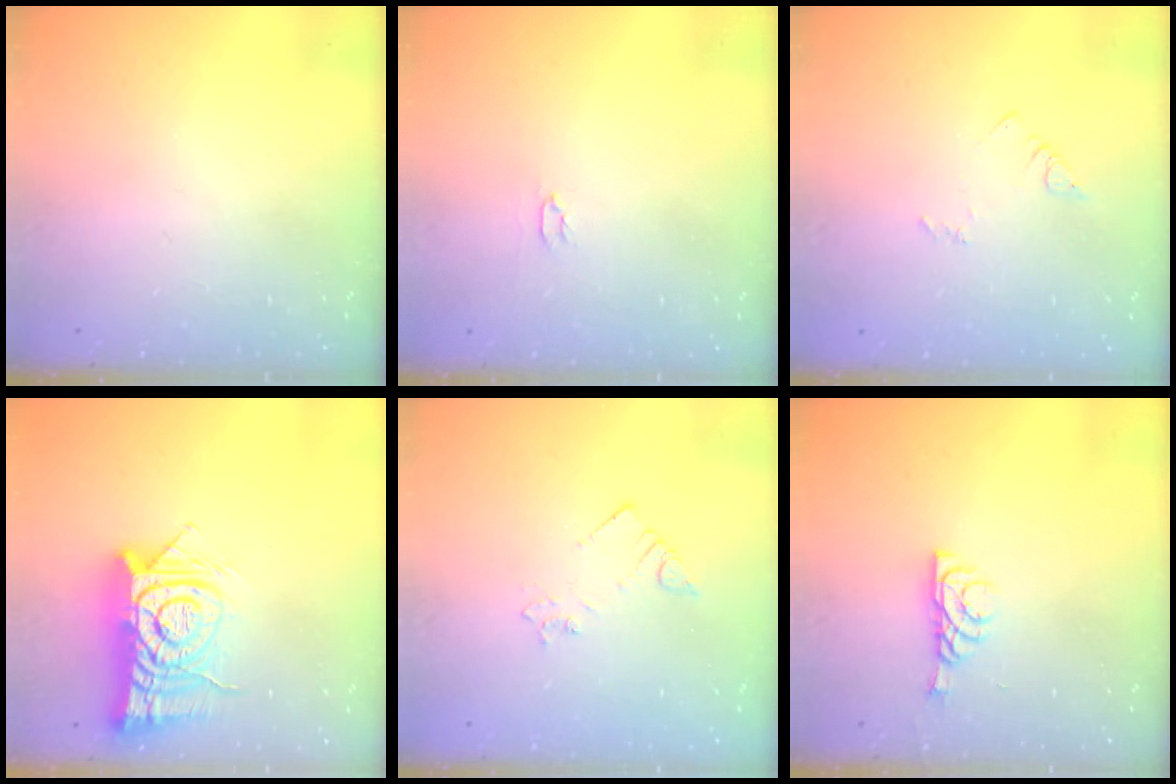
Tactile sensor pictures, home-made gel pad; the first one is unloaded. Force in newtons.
{"total": 2.0, "press": 2.0, "slide": 0.3}
{"total": 3.7, "press": 3.7, "slide": 0.3}
{"total": 16.8, "press": 16.8, "slide": 1.7}
{"total": 2.1, "press": 2.1, "slide": 0.4}
{"total": 6.0, "press": 6.0, "slide": 0.7}